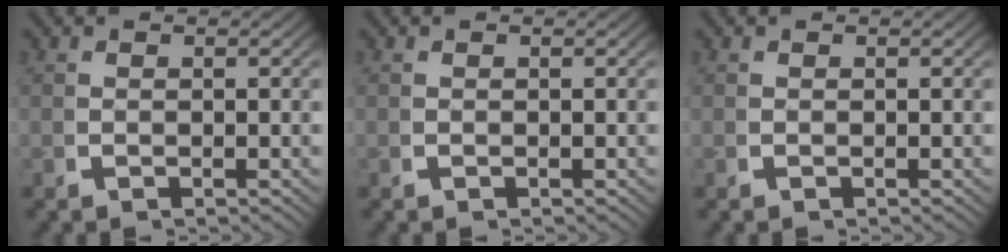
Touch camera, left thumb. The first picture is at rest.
{"total": 0.0}
{"total": 0.0}